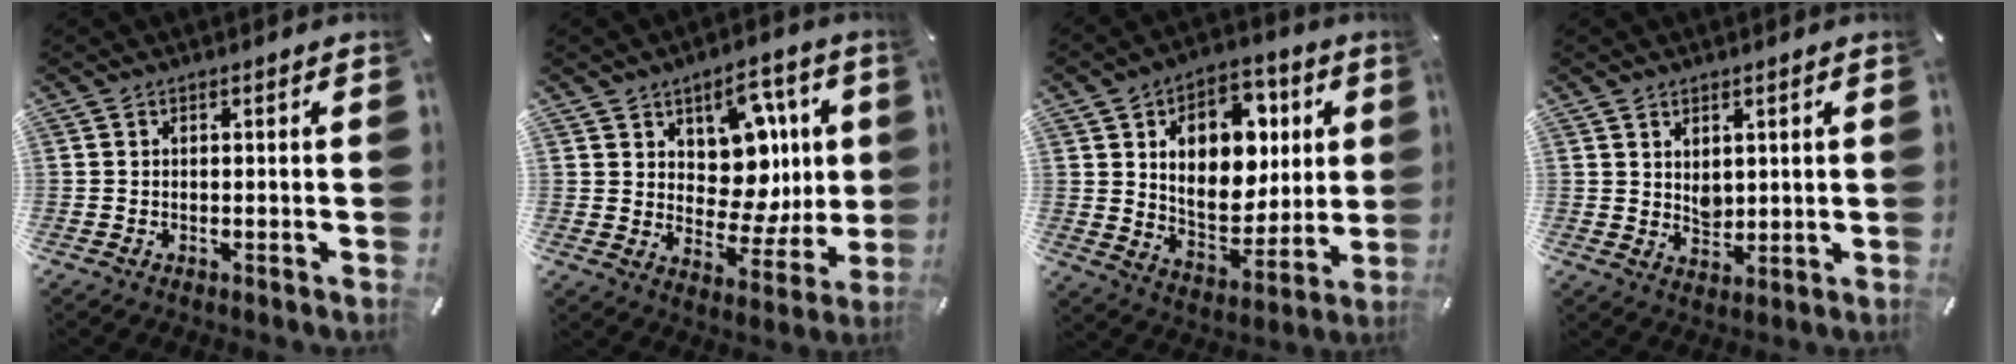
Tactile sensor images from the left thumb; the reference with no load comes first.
{"total": 12.7, "force": [4.5, 10.0, 6.5], "torque": [-0.074, -0.046, 0.086]}
{"total": 16.5, "force": [5.4, 11.8, 10.3], "torque": [-0.149, -0.019, 0.103]}
{"total": 3.7, "force": [2.0, 3.0, 0.9], "torque": [-0.008, -0.008, 0.035]}